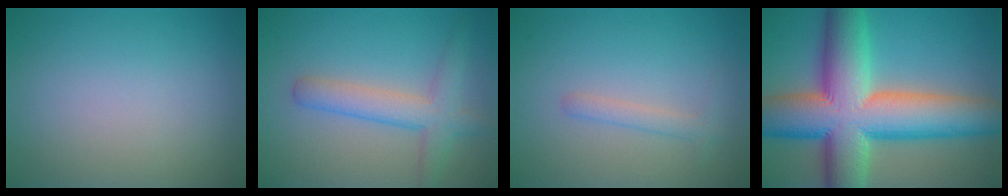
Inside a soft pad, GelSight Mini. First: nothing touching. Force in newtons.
{"total": 3.9, "press": 3.9, "slide": 0.2}
{"total": 1.4, "press": 1.4, "slide": 0.0}
{"total": 15.4, "press": 15.4, "slide": 0.7}